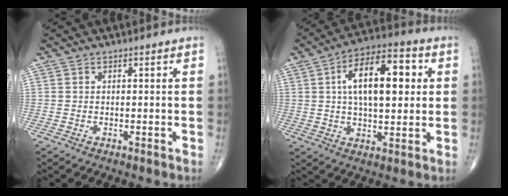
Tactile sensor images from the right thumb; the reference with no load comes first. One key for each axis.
{"total": 16.0, "fx": 3.2, "fy": 7.4, "fz": 13.8, "tx": -0.204, "ty": 0.014, "tz": 0.048}